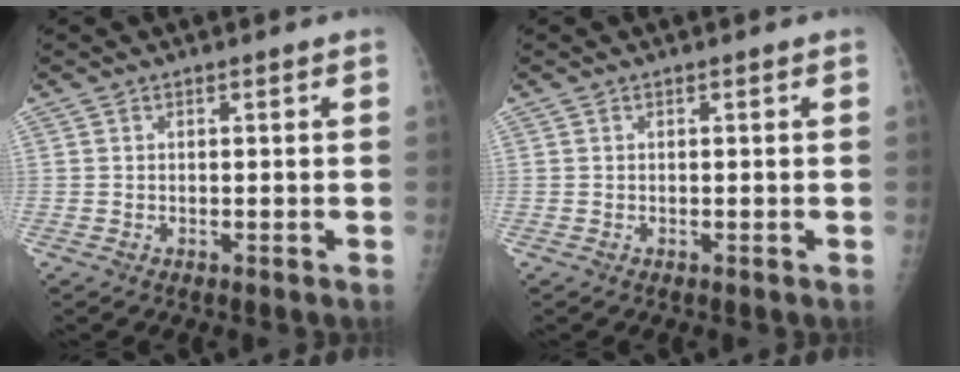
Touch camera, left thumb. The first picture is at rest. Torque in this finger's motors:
{"motor_torque": [0.00, 0.00, 0.00, 0.00, 0.00]}